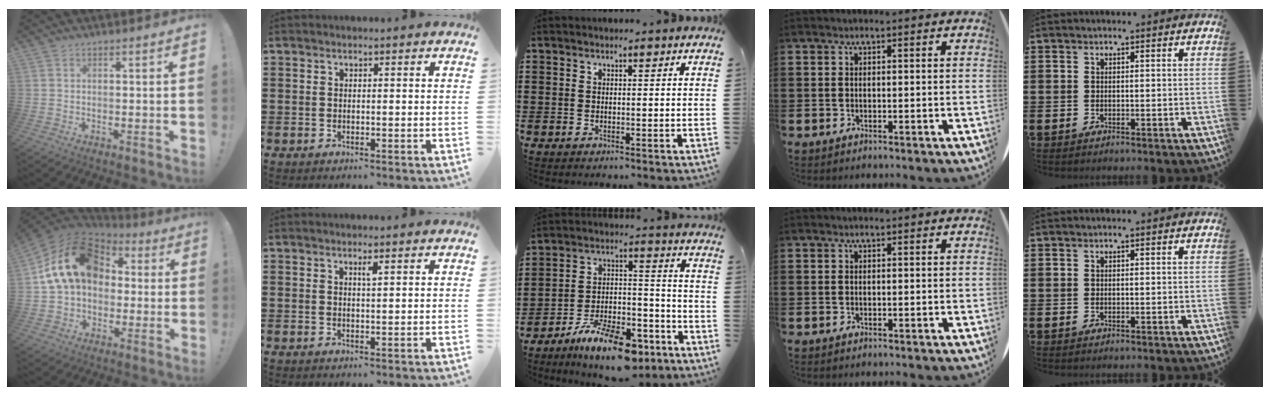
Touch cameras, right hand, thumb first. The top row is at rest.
{"thumb": {"total": 20.8, "force": [4.8, 14.6, 13.9], "torque": [-0.234, 0.002, 0.090]}, "index": {"total": 1.2, "force": [0.6, 0.2, 1.0], "torque": [-0.013, -0.003, 0.009]}, "middle": {"total": 12.4, "force": [-9.5, 3.5, 7.2], "torque": [-0.117, 0.040, -0.171]}}